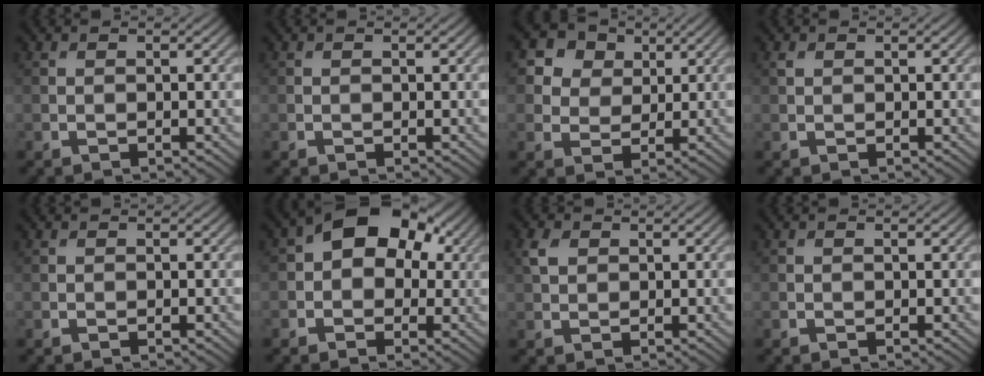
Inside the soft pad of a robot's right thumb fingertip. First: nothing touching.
{"total": 0.0}
{"total": 7.7, "force": [3.6, 6.1, 2.9], "torque": [-0.106, 0.006, 0.067]}
{"total": 0.7, "force": [0.4, 0.5, 0.3], "torque": [-0.008, -0.001, 0.008]}
{"total": 0.0}
{"total": 10.3, "force": [2.1, 7.3, 7.0], "torque": [-0.087, 0.031, 0.006]}
{"total": 2.4, "force": [1.0, 1.7, 1.3], "torque": [-0.032, 0.004, 0.020]}
{"total": 0.0}